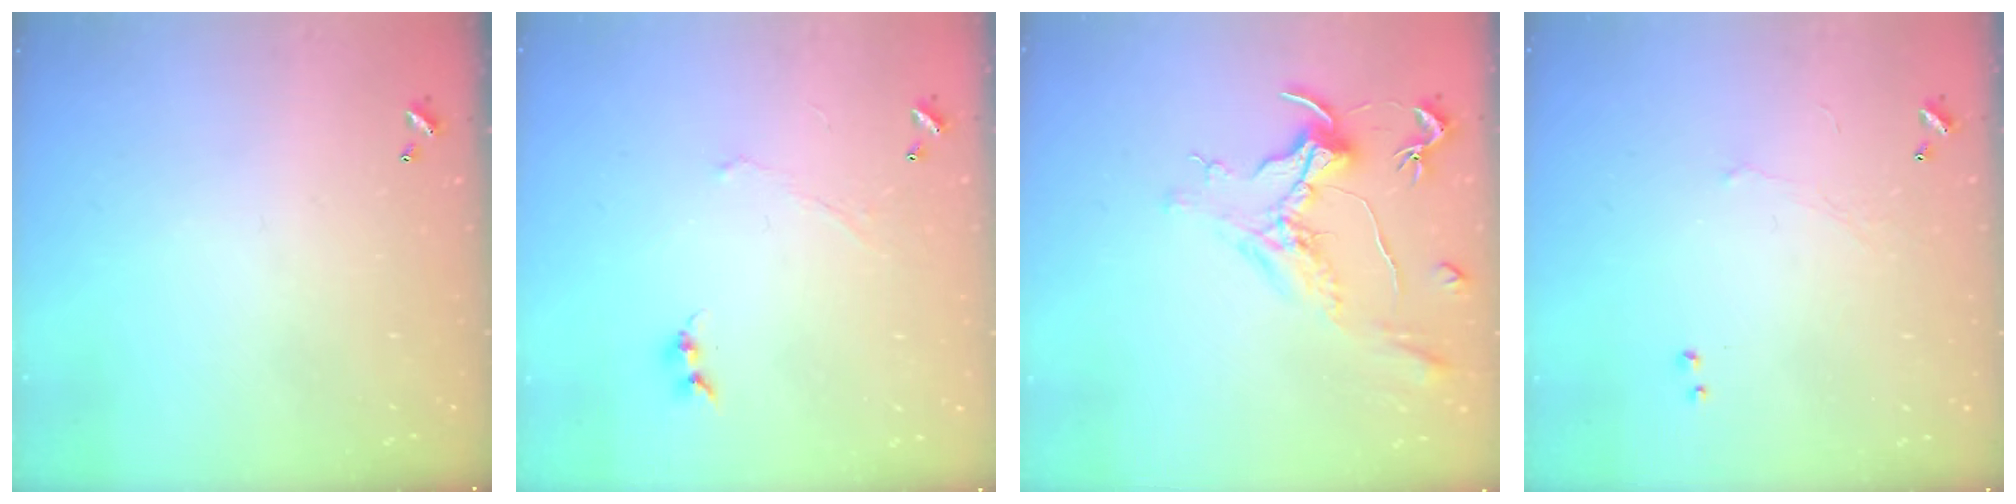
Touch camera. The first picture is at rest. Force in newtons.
{"total": 1.1, "press": 0.8, "slide": 0.7}
{"total": 1.6, "press": 1.4, "slide": 0.6}
{"total": 0.7, "press": 0.3, "slide": 0.6}